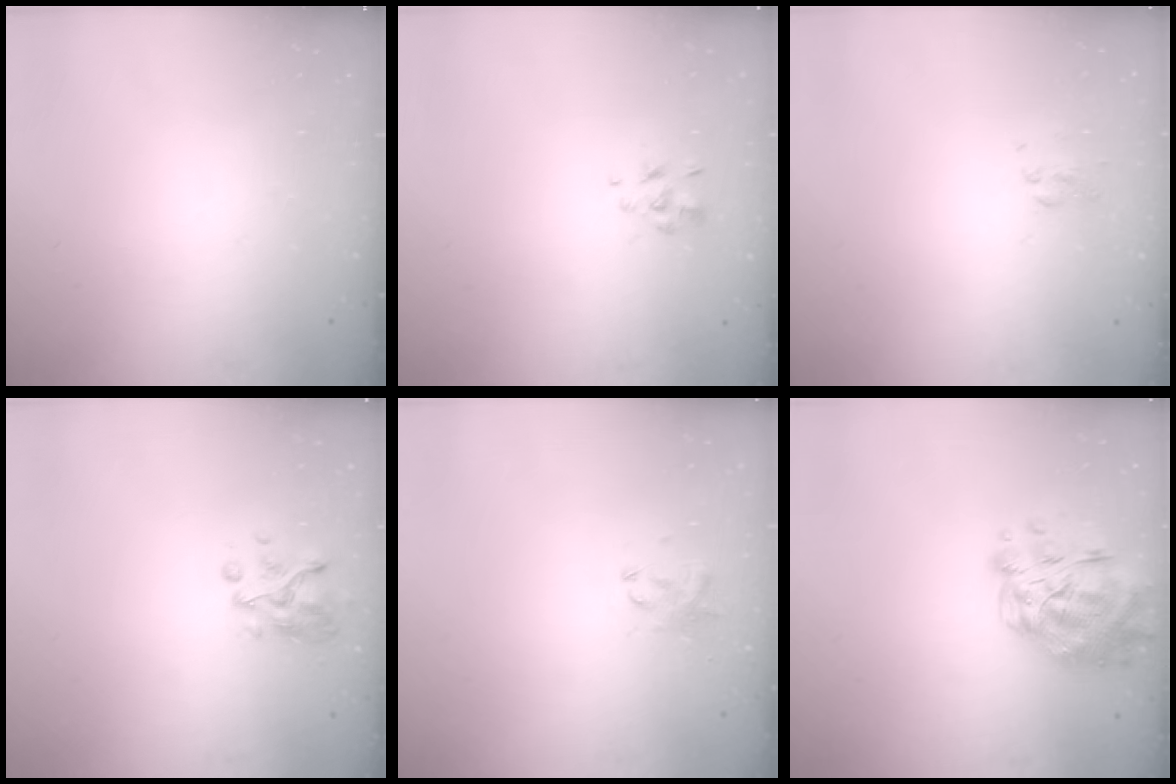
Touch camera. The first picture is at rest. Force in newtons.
{"total": 1.6, "press": 1.4, "slide": 0.7}
{"total": 3.0, "press": 2.9, "slide": 0.8}
{"total": 5.8, "press": 5.7, "slide": 0.7}
{"total": 2.9, "press": 2.8, "slide": 1.0}
{"total": 16.8, "press": 16.0, "slide": 5.2}